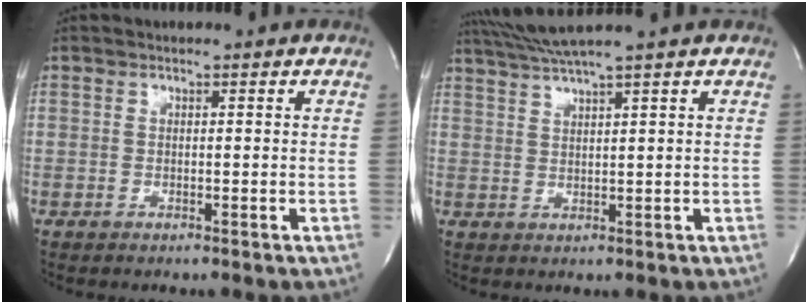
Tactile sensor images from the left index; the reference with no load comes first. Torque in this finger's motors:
{"motor_torque": [0.01, -0.56, 0.05, 0.02]}